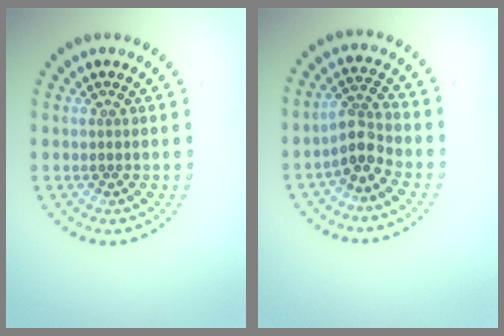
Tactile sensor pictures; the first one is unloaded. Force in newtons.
{"total": 2.7, "press": 2.3, "slide": 1.4}